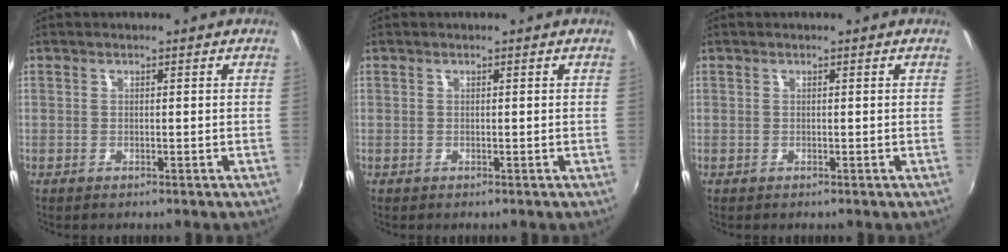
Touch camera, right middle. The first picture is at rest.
{"total": 0.0}
{"total": 0.0}